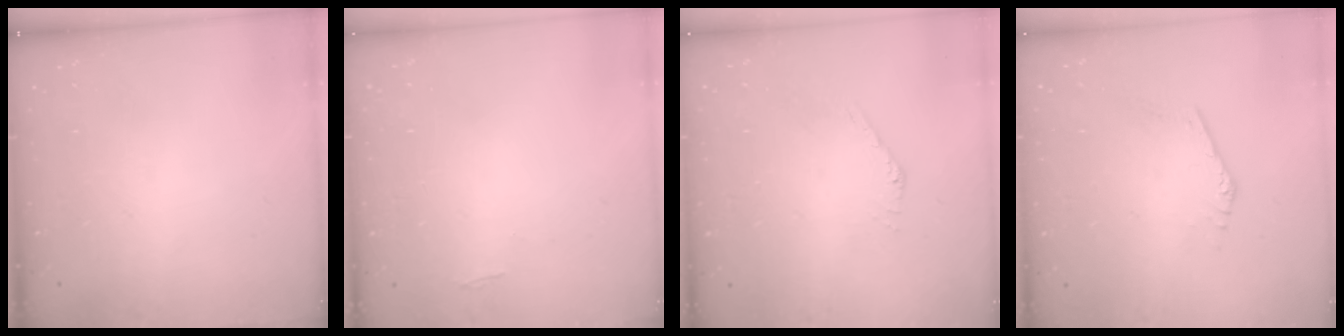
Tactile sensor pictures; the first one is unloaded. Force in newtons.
{"total": 0.7, "press": 0.6, "slide": 0.4}
{"total": 2.6, "press": 2.6, "slide": 0.1}
{"total": 0.0}